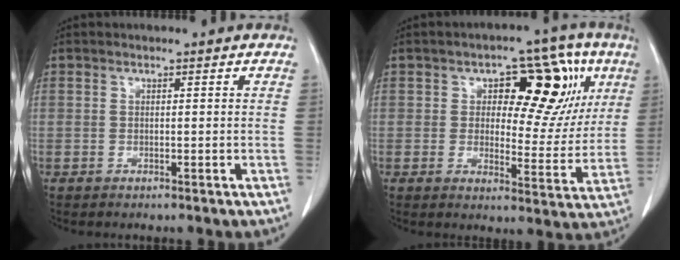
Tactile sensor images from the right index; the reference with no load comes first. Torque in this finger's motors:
{"motor_torque": [0.43, 0.40, 0.48, 0.06]}